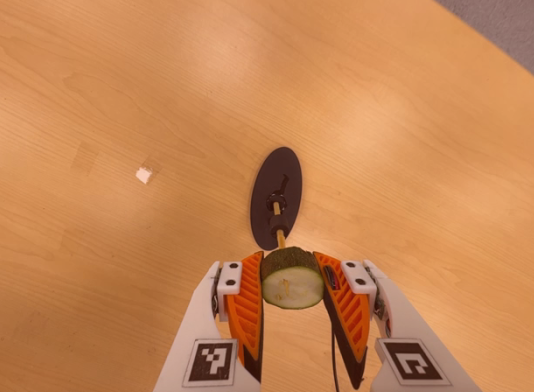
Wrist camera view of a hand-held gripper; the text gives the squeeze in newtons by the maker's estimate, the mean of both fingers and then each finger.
{"total": 10.6, "left": 10.0, "right": 11.2}